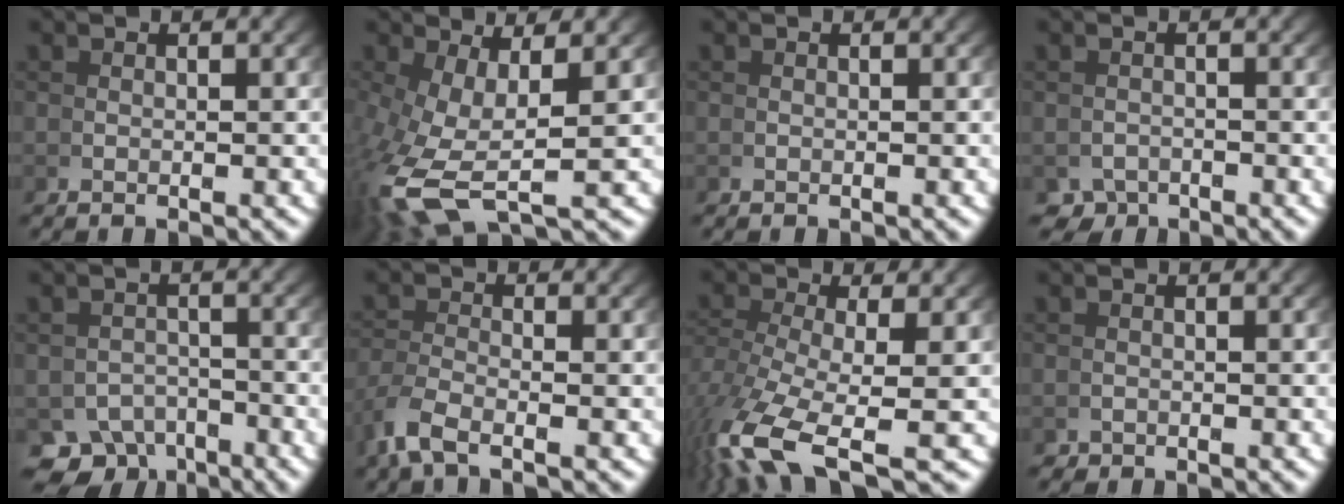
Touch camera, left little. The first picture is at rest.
{"total": 6.0, "force": [-1.3, 2.6, 5.3], "torque": [-0.142, -0.046, 0.005]}
{"total": 0.0}
{"total": 2.2, "force": [-2.0, 0.9, -0.4], "torque": [0.019, -0.015, -0.030]}
{"total": 5.8, "force": [-4.5, 3.2, 1.8], "torque": [0.003, -0.030, -0.069]}
{"total": 2.1, "force": [-1.4, 0.4, 1.5], "torque": [-0.052, -0.011, -0.019]}
{"total": 7.2, "force": [-4.6, 2.2, 5.1], "torque": [-0.119, -0.048, -0.050]}
{"total": 1.0, "force": [-0.7, 0.0, -0.7], "torque": [0.015, -0.006, -0.012]}